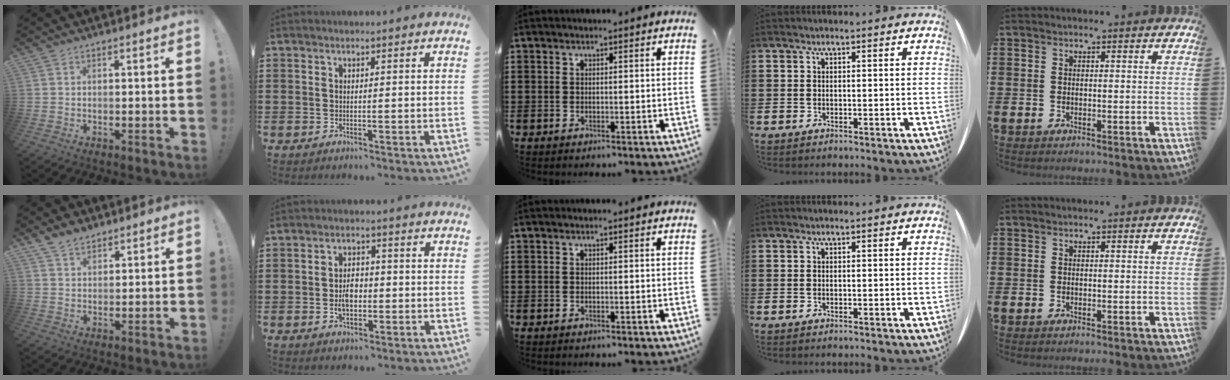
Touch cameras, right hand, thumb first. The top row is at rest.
{"thumb": {"total": 5.1, "force": [4.2, 2.4, 1.6], "torque": [-0.035, -0.022, 0.080]}, "index": {"total": 4.0, "force": [-0.7, 2.6, 2.9], "torque": [-0.048, 0.003, -0.014]}}